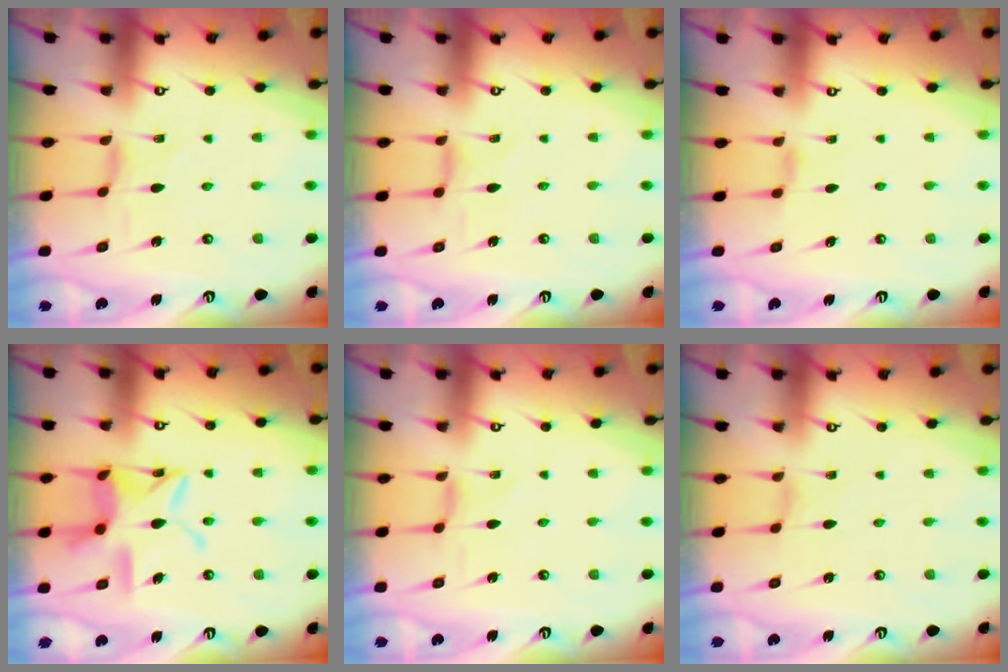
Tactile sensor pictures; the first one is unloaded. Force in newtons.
{"total": 1.3, "press": 1.3, "slide": 0.3}
{"total": 2.0, "press": 2.0, "slide": 0.4}
{"total": 14.6, "press": 14.5, "slide": 1.2}
{"total": 0.0}
{"total": 0.0}